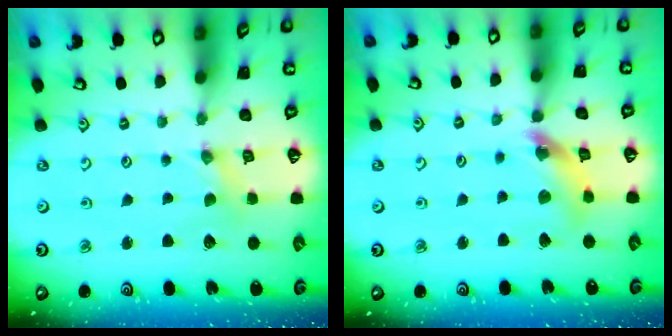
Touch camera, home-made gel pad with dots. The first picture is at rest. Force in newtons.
{"total": 11.4, "press": 11.3, "slide": 1.3}